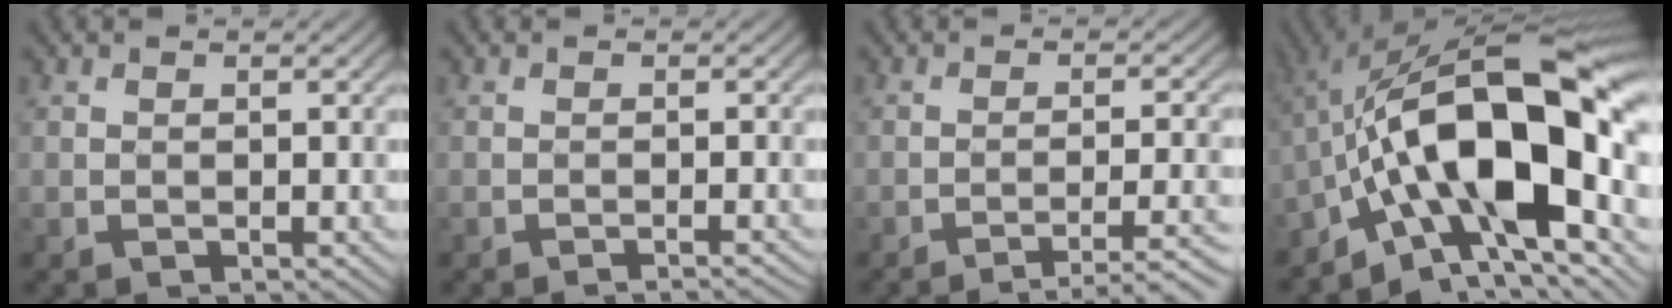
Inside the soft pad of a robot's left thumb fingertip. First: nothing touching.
{"total": 1.5, "force": [-1.0, 0.2, 1.0], "torque": [-0.002, 0.005, -0.023]}
{"total": 6.0, "force": [-3.7, 1.0, 4.6], "torque": [-0.071, 0.008, -0.057]}
{"total": 19.4, "force": [-2.9, 9.0, 17.0], "torque": [-0.267, 0.011, -0.050]}